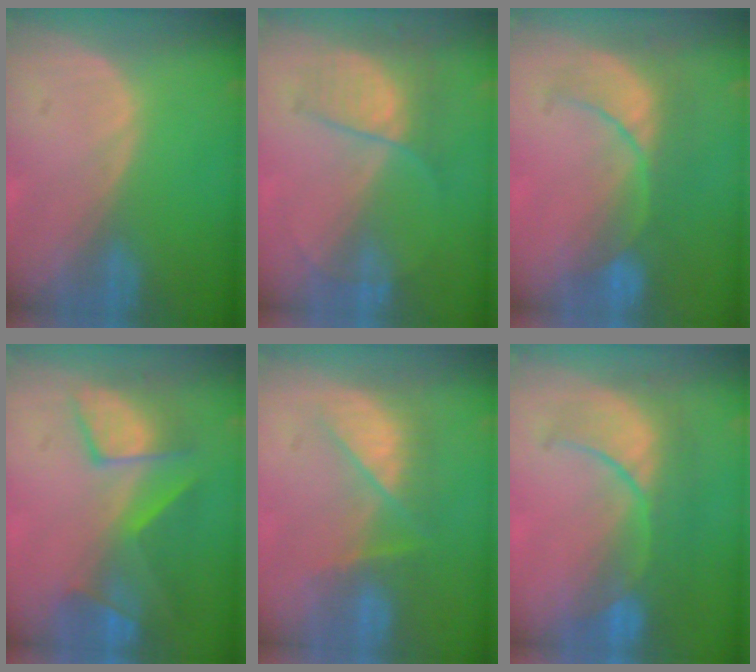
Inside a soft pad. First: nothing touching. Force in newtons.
{"total": 7.3, "press": 6.0, "slide": 4.0}
{"total": 7.9, "press": 7.8, "slide": 1.6}
{"total": 8.8, "press": 8.2, "slide": 3.0}
{"total": 7.0, "press": 6.9, "slide": 1.1}
{"total": 9.5, "press": 9.1, "slide": 2.7}